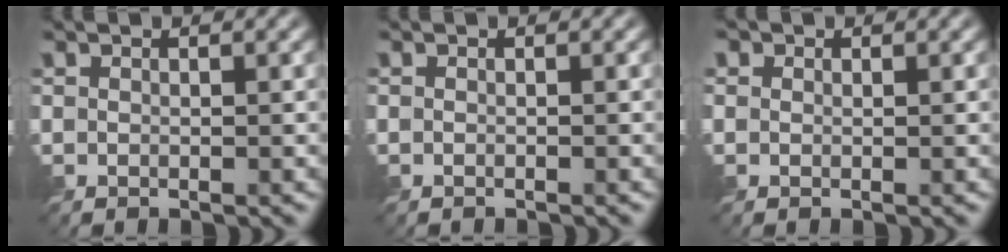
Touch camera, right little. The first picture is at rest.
{"total": 0.9, "force": [-0.9, 0.0, 0.0], "torque": [0.003, -0.006, -0.016]}
{"total": 0.7, "force": [0.3, 0.6, 0.2], "torque": [-0.002, -0.002, -0.003]}